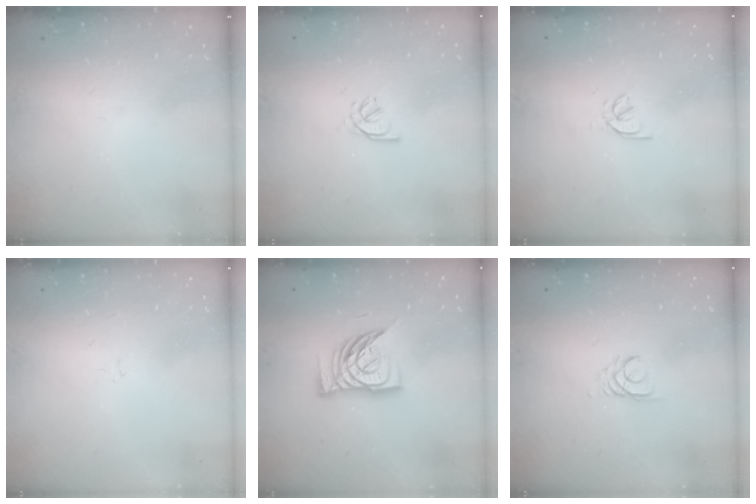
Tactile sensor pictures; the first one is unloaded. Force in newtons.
{"total": 2.4, "press": 2.4, "slide": 0.5}
{"total": 2.4, "press": 2.4, "slide": 0.5}
{"total": 0.0}
{"total": 11.6, "press": 11.5, "slide": 1.5}
{"total": 2.6, "press": 2.6, "slide": 0.3}